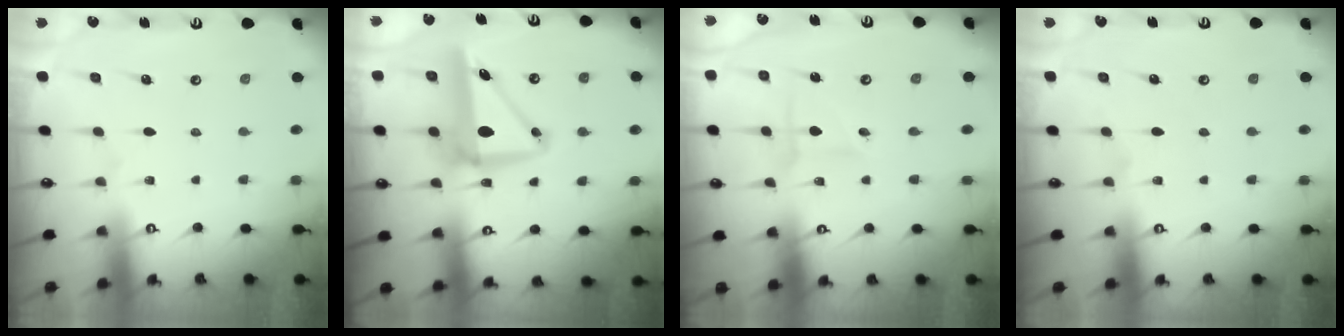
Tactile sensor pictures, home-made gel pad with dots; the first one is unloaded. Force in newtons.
{"total": 9.6, "press": 9.1, "slide": 3.2}
{"total": 2.4, "press": 2.4, "slide": 0.2}
{"total": 0.0}